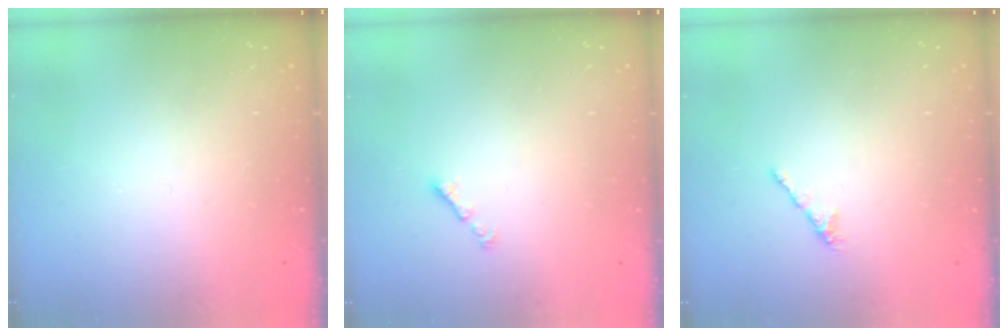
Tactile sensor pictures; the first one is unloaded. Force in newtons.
{"total": 1.3, "press": 1.2, "slide": 0.5}
{"total": 2.1, "press": 2.0, "slide": 0.7}